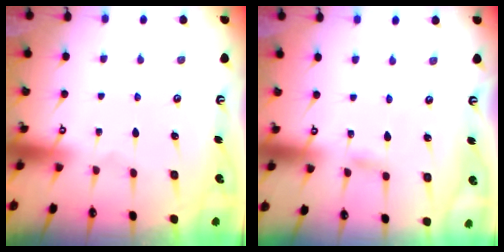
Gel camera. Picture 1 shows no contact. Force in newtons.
{"total": 2.7, "press": 2.7, "slide": 0.2}